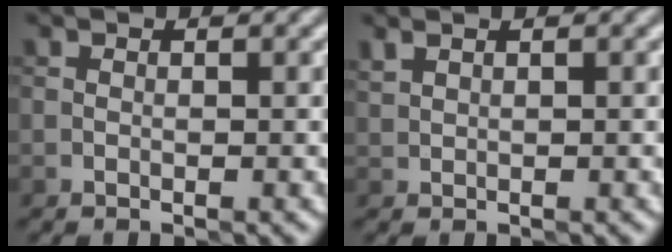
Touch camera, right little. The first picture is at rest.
{"total": 0.7, "force": [0.6, 0.2, 0.1], "torque": [-0.001, 0.004, 0.018]}